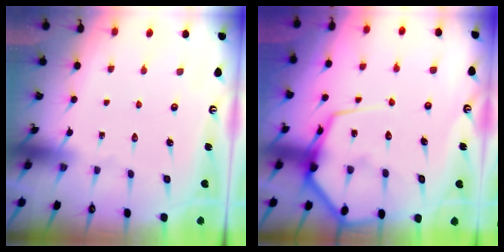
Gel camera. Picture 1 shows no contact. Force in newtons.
{"total": 11.6, "press": 11.6, "slide": 1.2}